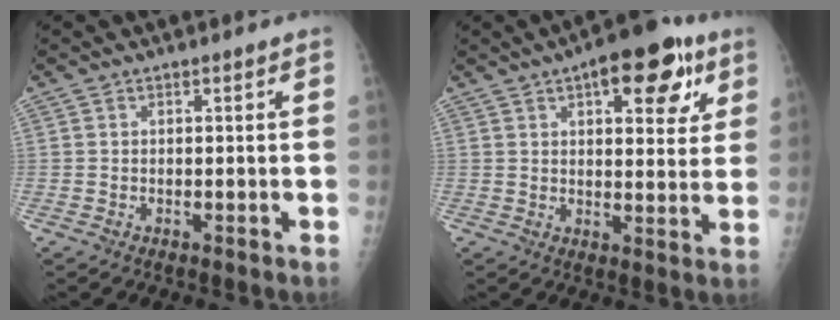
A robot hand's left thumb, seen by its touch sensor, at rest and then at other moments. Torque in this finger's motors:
{"motor_torque": [0.73, 1.76, 1.22, -0.68, 0.23]}